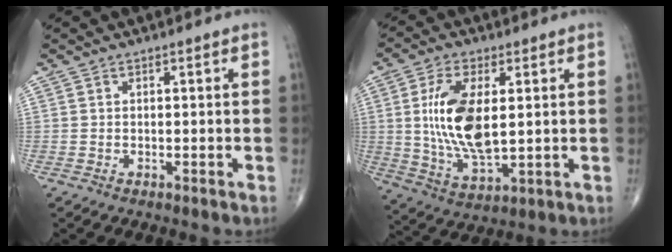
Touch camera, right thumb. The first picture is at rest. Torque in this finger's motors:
{"motor_torque": [2.44, 2.46, 1.86, 0.08, 0.19]}